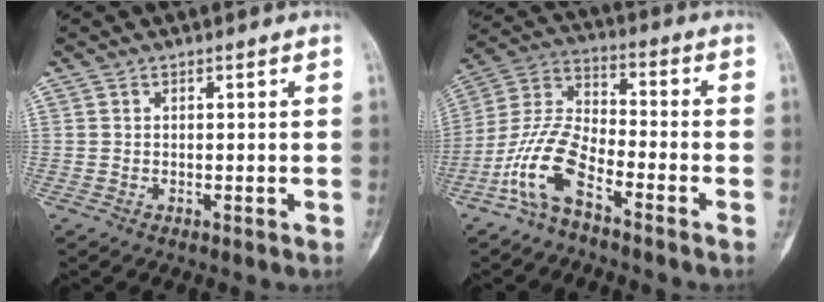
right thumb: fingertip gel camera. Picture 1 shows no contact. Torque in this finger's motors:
{"motor_torque": [0.91, 0.44, 1.16, -0.68, 0.14]}